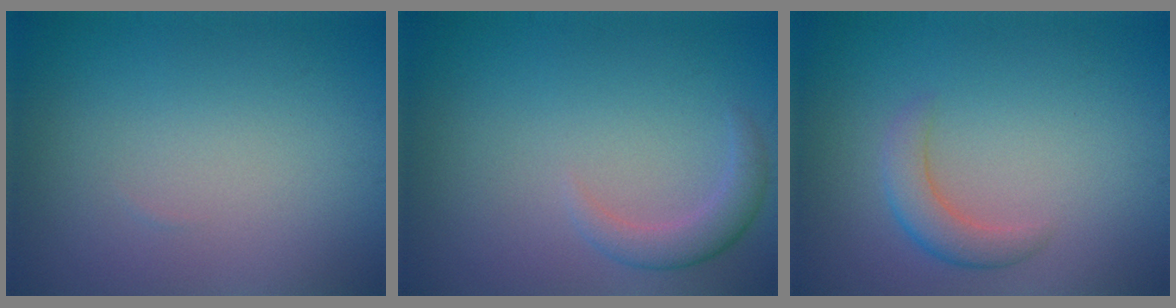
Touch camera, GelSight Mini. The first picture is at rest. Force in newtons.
{"total": 2.3, "press": 2.3, "slide": 0.3}
{"total": 2.5, "press": 2.5, "slide": 0.0}